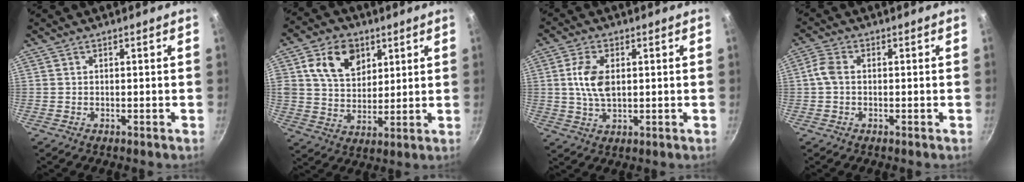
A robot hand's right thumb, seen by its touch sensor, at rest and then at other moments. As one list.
[{"total": 12.2, "force": [4.9, 8.7, 7.0], "torque": [-0.093, -0.014, 0.084]}, {"total": 7.4, "force": [1.1, 4.2, 6.0], "torque": [-0.113, 0.001, 0.021]}, {"total": 3.3, "force": [-0.2, 2.2, 2.5], "torque": [-0.058, 0.012, -0.011]}]